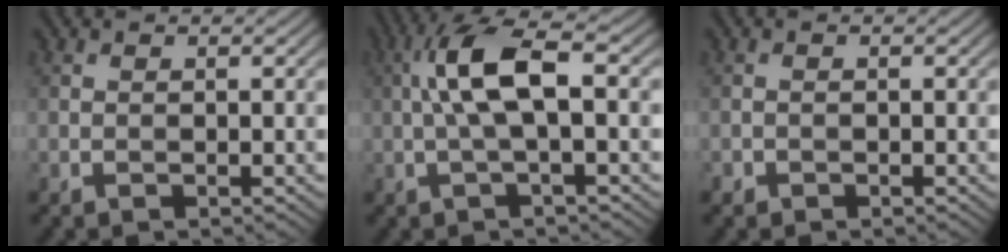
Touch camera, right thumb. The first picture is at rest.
{"total": 7.6, "force": [0.5, 1.9, 7.4], "torque": [-0.154, 0.024, 0.000]}
{"total": 0.6, "force": [-0.5, 0.3, 0.1], "torque": [-0.002, 0.000, -0.008]}